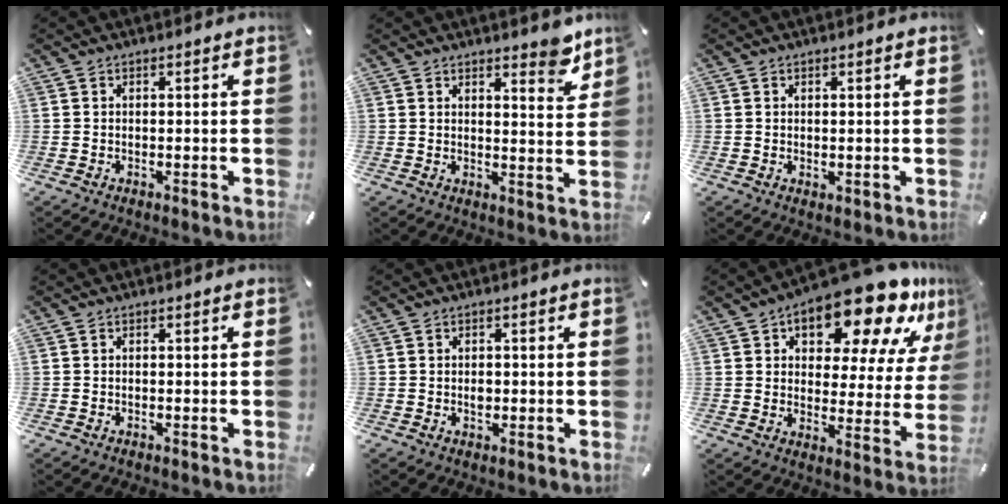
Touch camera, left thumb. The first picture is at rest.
{"total": 5.7, "force": [4.8, 2.1, 2.3], "torque": [-0.010, -0.038, 0.079]}
{"total": 0.7, "force": [0.4, 0.6, 0.2], "torque": [-0.004, 0.001, 0.007]}
{"total": 0.0}
{"total": 1.5, "force": [0.0, 1.1, 1.0], "torque": [-0.012, 0.001, -0.003]}
{"total": 19.8, "force": [13.7, 8.2, 11.6], "torque": [-0.162, -0.101, 0.224]}